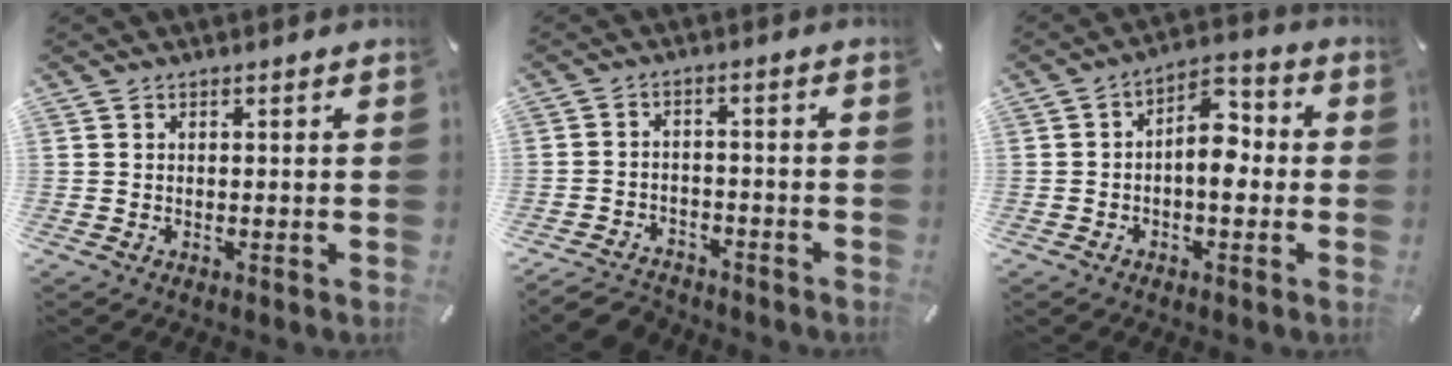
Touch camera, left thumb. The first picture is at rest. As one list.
[{"total": 5.6, "force": [-4.9, 2.3, 1.5], "torque": [-0.030, 0.025, -0.096]}, {"total": 8.3, "force": [-1.2, 4.6, 6.8], "torque": [-0.110, 0.011, -0.024]}]